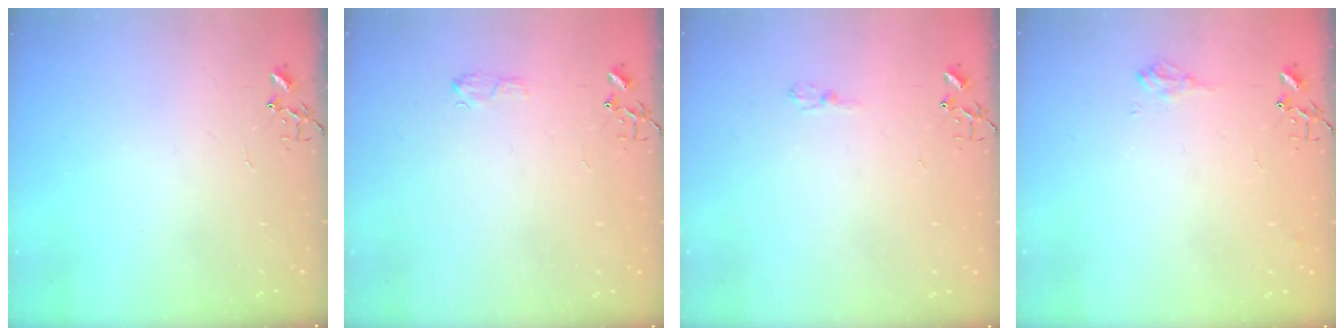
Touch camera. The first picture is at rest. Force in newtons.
{"total": 5.5, "press": 5.5, "slide": 0.8}
{"total": 4.8, "press": 4.8, "slide": 0.5}
{"total": 8.5, "press": 8.4, "slide": 0.8}